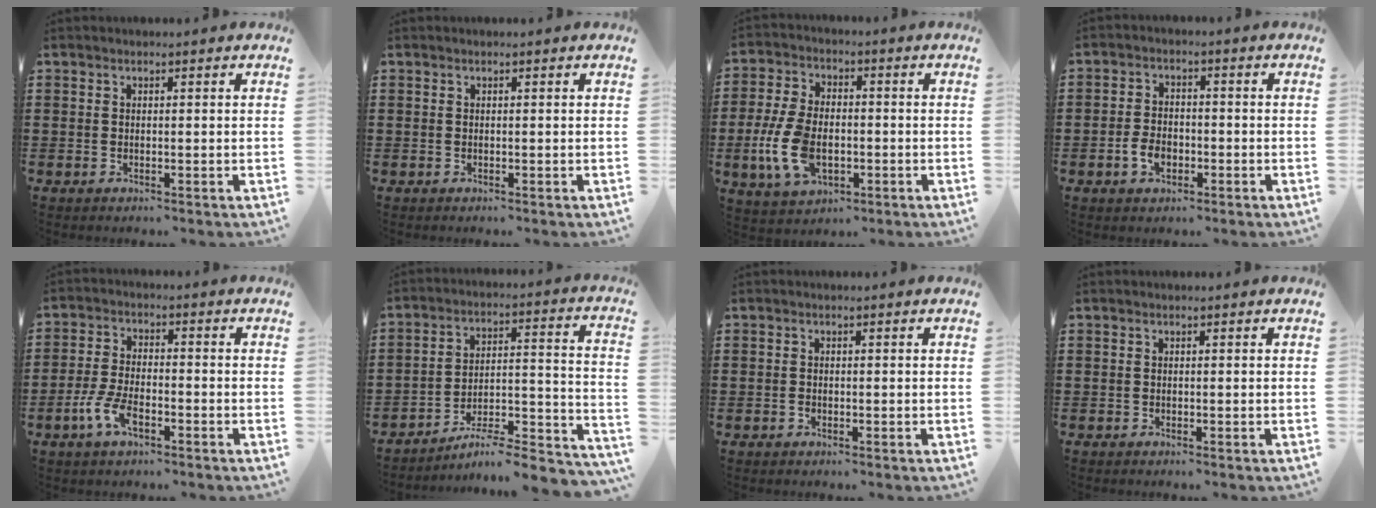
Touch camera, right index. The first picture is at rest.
{"total": 0.0}
{"total": 9.3, "force": [-2.4, 5.3, 7.3], "torque": [-0.178, -0.004, -0.050]}
{"total": 3.8, "force": [-1.5, 2.5, 2.5], "torque": [-0.062, -0.002, -0.030]}
{"total": 5.8, "force": [-3.0, 2.2, 4.4], "torque": [-0.106, -0.005, -0.061]}
{"total": 5.9, "force": [-5.5, 0.0, 2.2], "torque": [-0.032, -0.016, -0.111]}
{"total": 0.6, "force": [-0.4, 0.3, 0.3], "torque": [-0.007, -0.001, -0.008]}
{"total": 0.0}